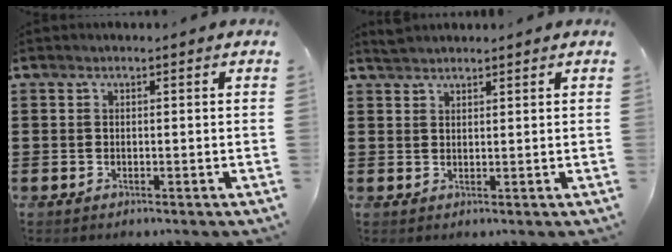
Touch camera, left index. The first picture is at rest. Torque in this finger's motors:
{"motor_torque": [0.06, 0.23, 0.03, 0.00]}